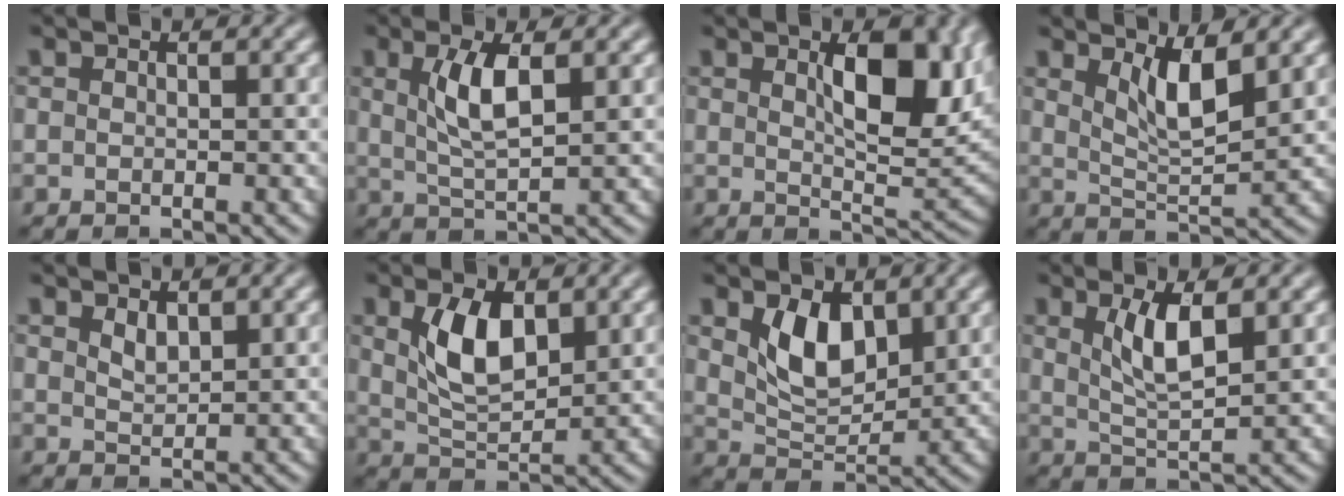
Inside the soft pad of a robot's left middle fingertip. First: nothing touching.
{"total": 4.5, "force": [1.0, 1.5, 4.1], "torque": [-0.091, -0.001, 0.020]}
{"total": 7.9, "force": [2.1, 3.0, 7.1], "torque": [-0.109, -0.004, 0.036]}
{"total": 4.2, "force": [1.9, 1.2, 3.6], "torque": [-0.071, -0.013, 0.039]}
{"total": 1.3, "force": [0.8, 0.5, 0.8], "torque": [-0.023, -0.005, 0.019]}
{"total": 5.3, "force": [1.3, 2.7, 4.4], "torque": [-0.099, -0.002, 0.028]}
{"total": 4.8, "force": [1.7, 2.8, 3.5], "torque": [-0.080, -0.009, 0.034]}
{"total": 4.2, "force": [1.1, 1.4, 3.8], "torque": [-0.085, -0.007, 0.023]}